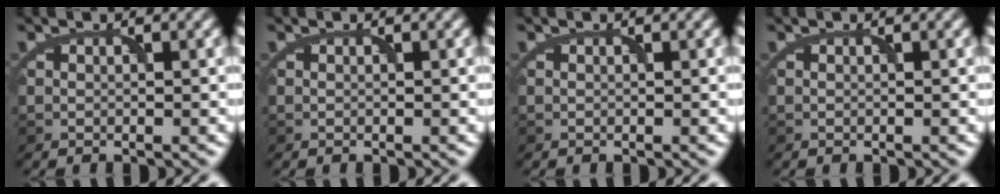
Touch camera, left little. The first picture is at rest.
{"total": 0.0}
{"total": 0.0}
{"total": 0.0}